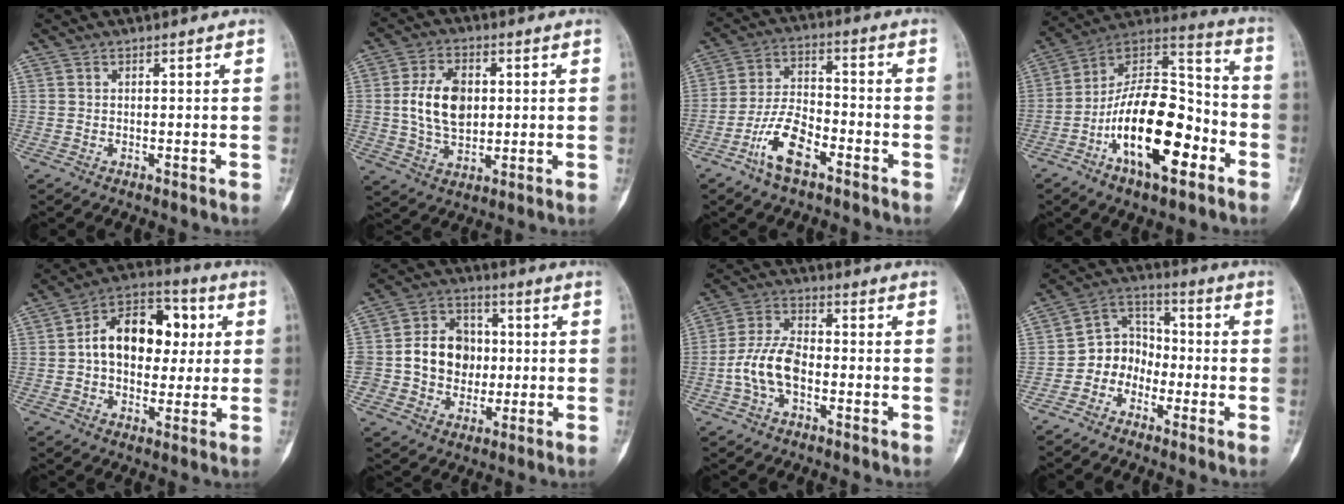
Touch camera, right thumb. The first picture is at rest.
{"total": 10.9, "force": [1.1, 7.1, 8.2], "torque": [-0.135, -0.001, 0.025]}
{"total": 10.0, "force": [-5.6, 4.4, 7.0], "torque": [-0.133, 0.035, -0.108]}
{"total": 21.5, "force": [-8.0, 9.6, 17.5], "torque": [-0.270, 0.065, -0.137]}
{"total": 16.2, "force": [2.0, 10.9, 11.8], "torque": [-0.137, 0.026, 0.023]}
{"total": 13.1, "force": [-0.4, 11.1, 7.1], "torque": [-0.081, 0.026, -0.008]}
{"total": 9.2, "force": [-2.4, 5.1, 7.3], "torque": [-0.150, 0.031, -0.051]}
{"total": 7.9, "force": [-3.1, 6.6, 3.0], "torque": [-0.012, 0.055, -0.071]}